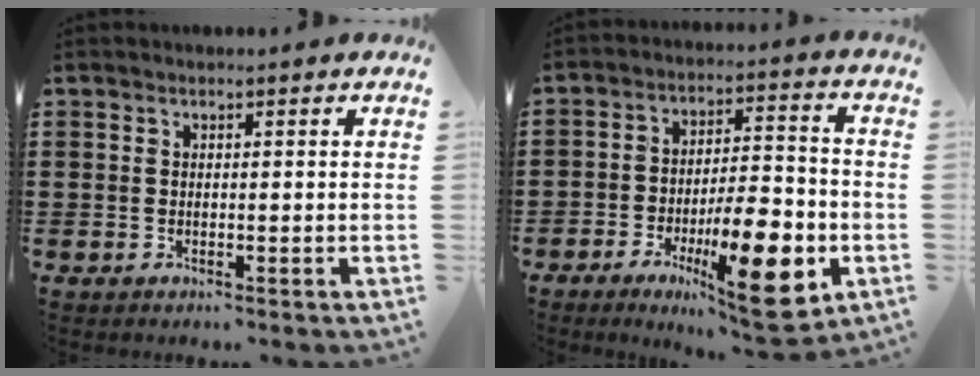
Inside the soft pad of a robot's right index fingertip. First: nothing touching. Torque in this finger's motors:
{"motor_torque": [1.54, -0.31, 0.62, 0.14]}